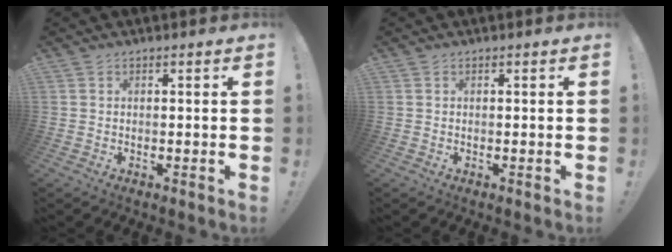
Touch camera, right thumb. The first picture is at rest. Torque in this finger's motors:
{"motor_torque": [0.00, 0.00, 0.00, 0.00, 0.03]}